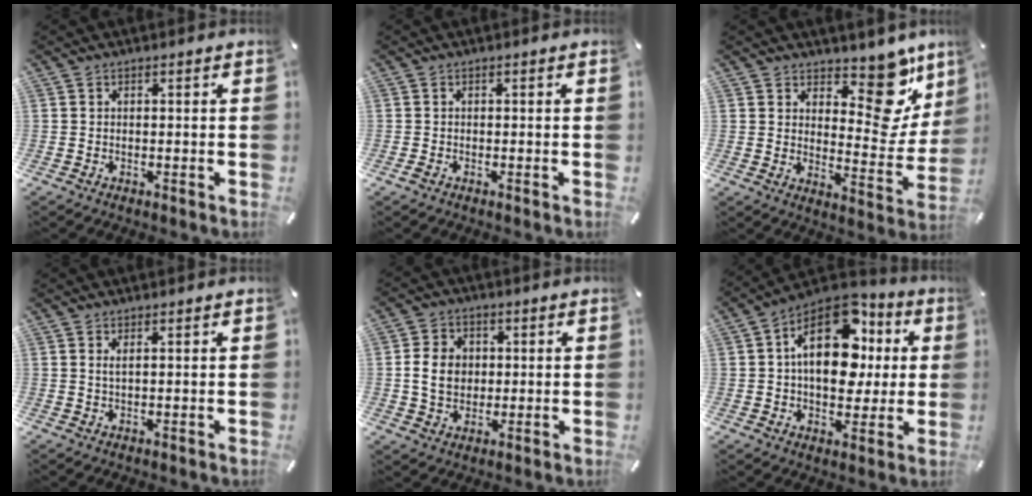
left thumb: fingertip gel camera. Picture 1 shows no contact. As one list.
[{"total": 0.5, "force": [-0.4, 0.3, 0.3], "torque": [-0.005, -0.002, -0.007]}, {"total": 14.6, "force": [9.6, 7.9, 7.7], "torque": [-0.071, -0.093, 0.164]}, {"total": 1.5, "force": [0.7, 0.3, 1.3], "torque": [-0.027, 0.001, 0.011]}, {"total": 7.7, "force": [0.4, 6.6, 4.0], "torque": [-0.083, 0.007, 0.005]}, {"total": 19.5, "force": [4.6, 12.7, 14.0], "torque": [-0.224, -0.019, 0.079]}]